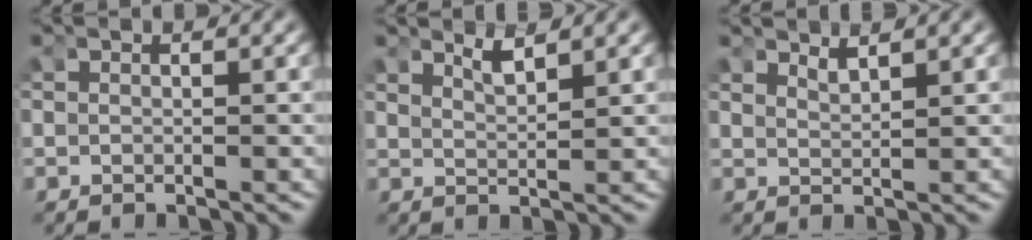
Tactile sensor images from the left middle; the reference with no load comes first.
{"total": 1.8, "force": [1.5, -0.6, 0.8], "torque": [-0.018, -0.009, 0.033]}
{"total": 1.8, "force": [1.7, -0.5, 0.4], "torque": [-0.006, -0.009, 0.034]}